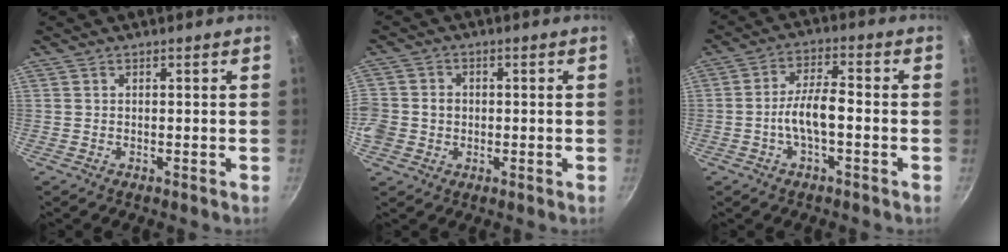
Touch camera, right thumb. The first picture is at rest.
{"total": 8.8, "force": [-1.1, 8.0, 3.5], "torque": [-0.088, 0.021, -0.026]}
{"total": 7.2, "force": [-1.8, 2.7, 6.4], "torque": [-0.115, 0.031, -0.040]}